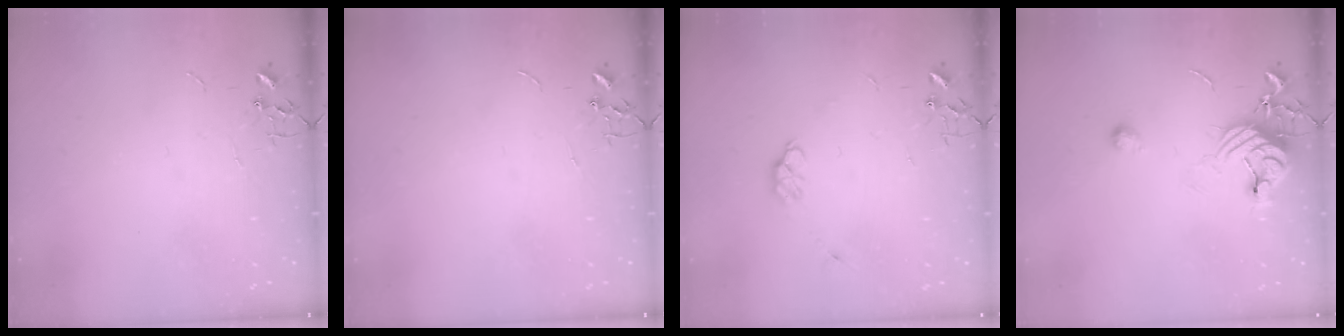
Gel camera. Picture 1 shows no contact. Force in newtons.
{"total": 0.0}
{"total": 6.2, "press": 6.0, "slide": 1.5}
{"total": 11.9, "press": 11.8, "slide": 0.5}